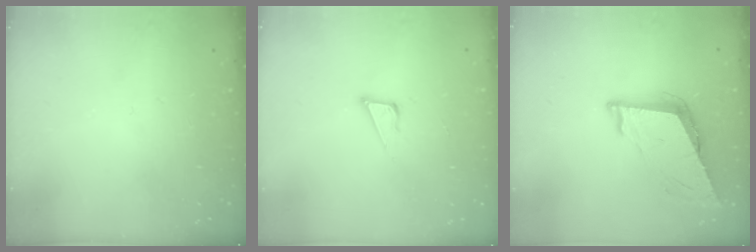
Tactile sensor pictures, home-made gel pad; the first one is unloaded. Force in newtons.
{"total": 6.1, "press": 5.5, "slide": 2.7}
{"total": 8.9, "press": 8.5, "slide": 2.7}